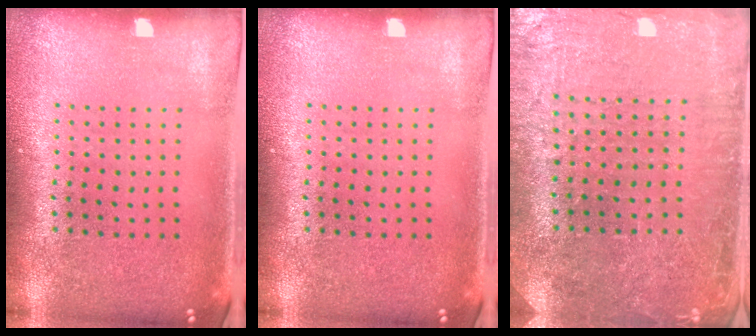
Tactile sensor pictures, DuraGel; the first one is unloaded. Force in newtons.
{"total": 0.0}
{"total": 1.6, "press": 1.6, "slide": 0.1}